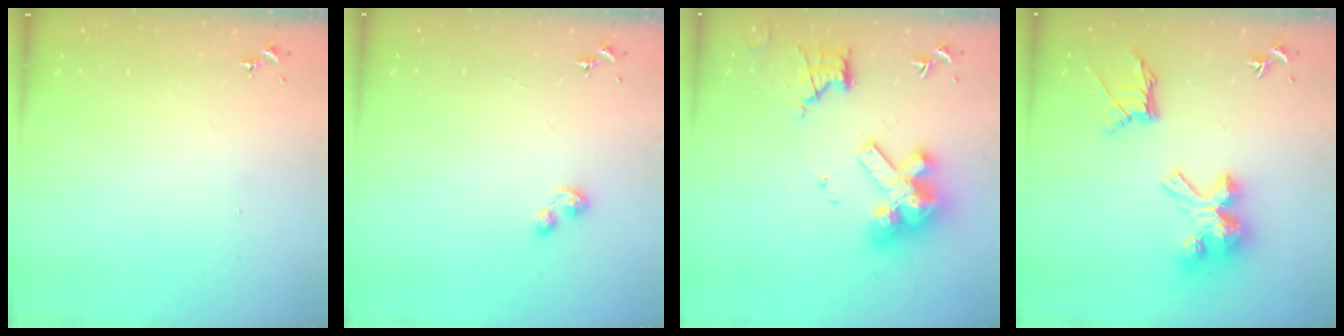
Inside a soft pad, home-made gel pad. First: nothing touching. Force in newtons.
{"total": 2.8, "press": 2.8, "slide": 0.5}
{"total": 16.4, "press": 16.4, "slide": 1.4}
{"total": 18.8, "press": 18.8, "slide": 1.2}